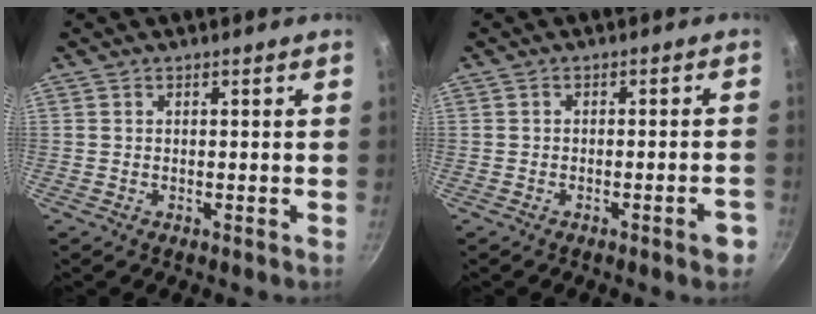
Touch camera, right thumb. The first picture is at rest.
{"total": 3.4, "force": [-2.0, 0.6, 2.7], "torque": [-0.023, 0.018, -0.022]}